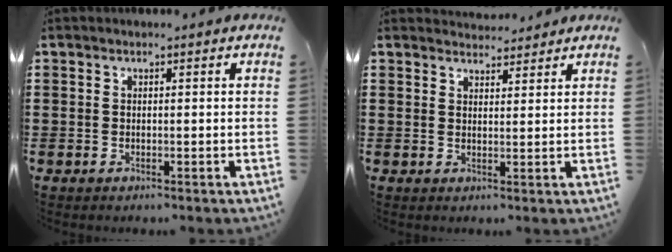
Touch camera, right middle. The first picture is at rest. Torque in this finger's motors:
{"motor_torque": [0.03, 0.02, -0.05, -0.02]}